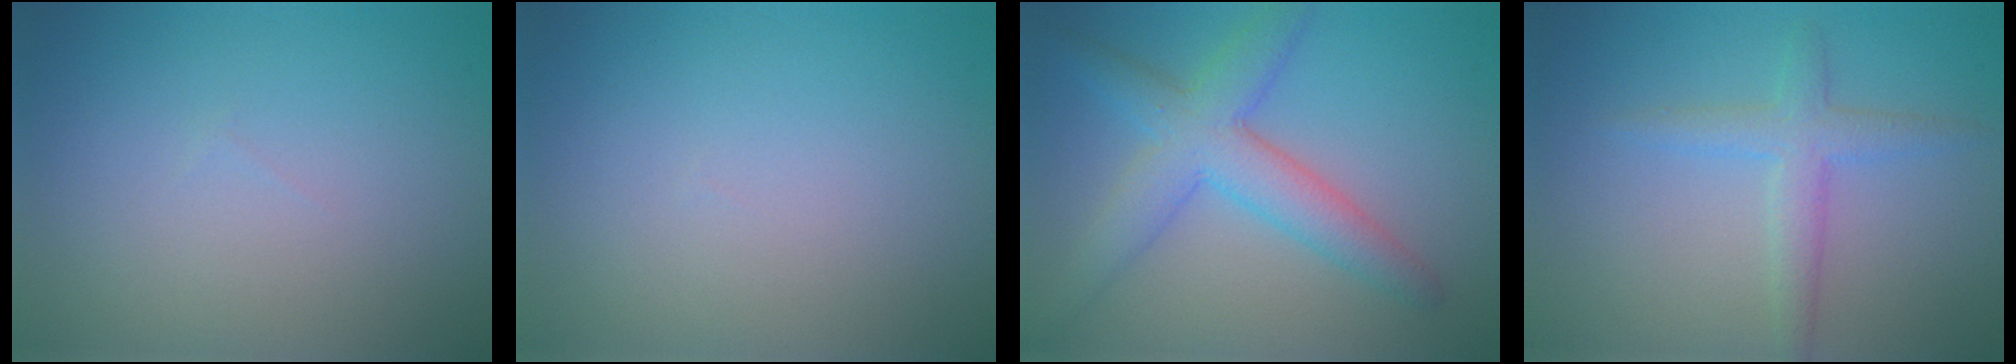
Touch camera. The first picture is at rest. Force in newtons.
{"total": 0.0}
{"total": 5.5, "press": 5.5, "slide": 0.1}
{"total": 2.8, "press": 2.8, "slide": 0.1}